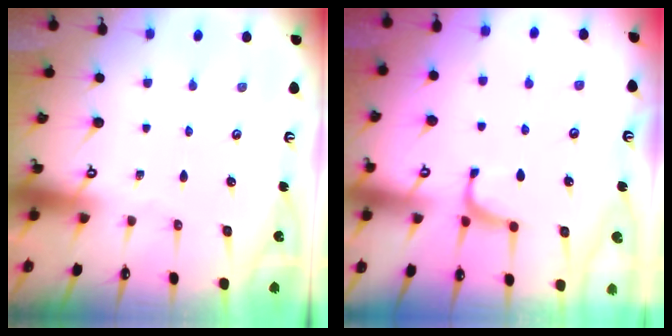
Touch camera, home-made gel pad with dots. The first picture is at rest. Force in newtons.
{"total": 3.5, "press": 3.5, "slide": 0.4}